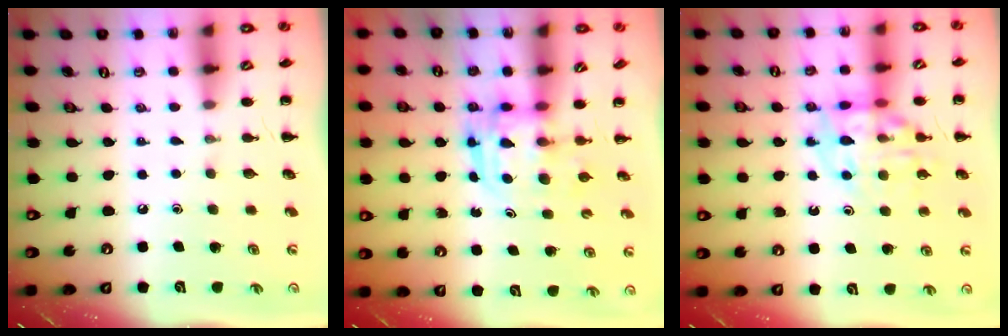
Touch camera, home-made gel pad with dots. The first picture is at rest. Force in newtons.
{"total": 3.1, "press": 3.1, "slide": 0.3}
{"total": 13.2, "press": 13.0, "slide": 2.1}